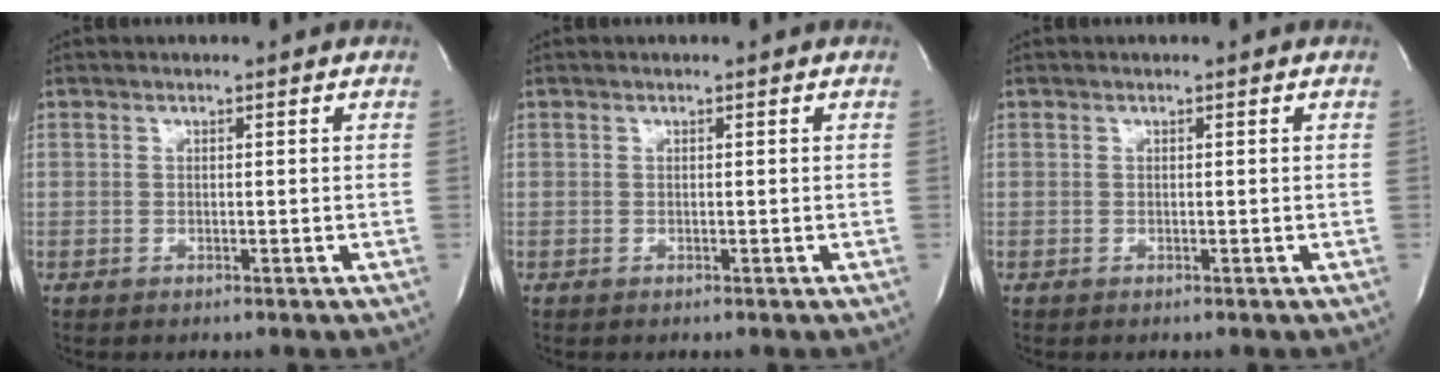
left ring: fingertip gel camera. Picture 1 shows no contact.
{"total": 0.0}
{"total": 0.0}